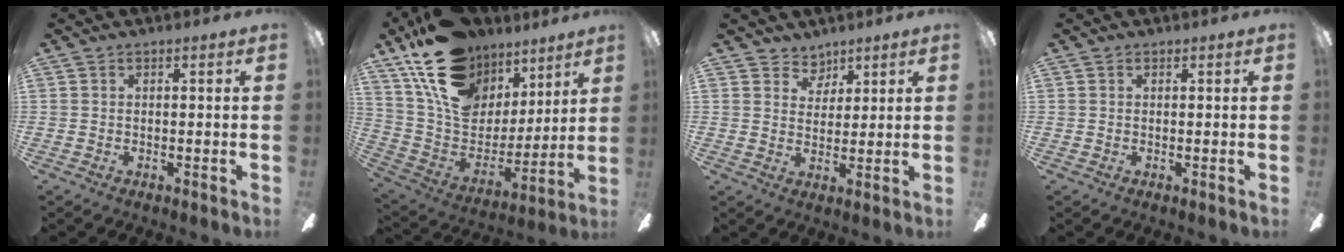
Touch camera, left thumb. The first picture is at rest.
{"total": 21.4, "force": [13.2, 13.6, 9.9], "torque": [-0.184, -0.069, 0.250]}
{"total": 5.0, "force": [4.0, 2.9, -0.2], "torque": [0.000, -0.024, 0.074]}
{"total": 0.0}